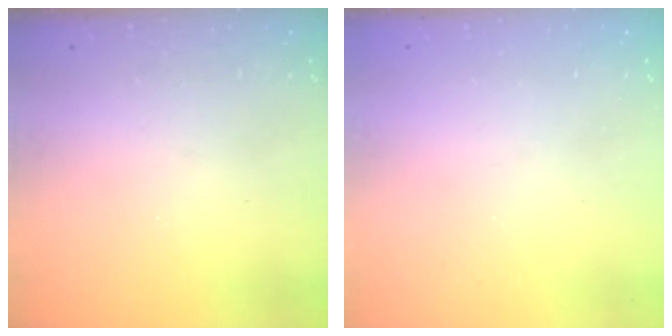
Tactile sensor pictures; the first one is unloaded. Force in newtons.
{"total": 0.0}